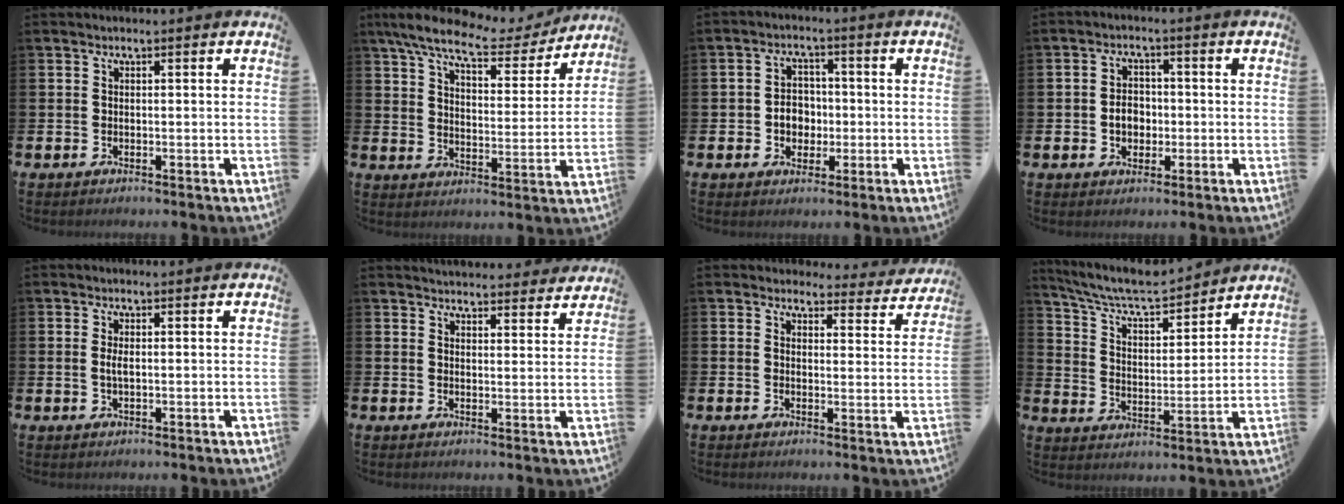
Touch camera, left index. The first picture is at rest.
{"total": 9.0, "force": [7.8, 2.0, 4.1], "torque": [-0.097, -0.047, 0.131]}
{"total": 4.0, "force": [-0.6, 3.4, 2.0], "torque": [-0.028, 0.003, -0.019]}
{"total": 3.5, "force": [-0.7, 2.8, 2.0], "torque": [-0.025, 0.000, -0.020]}
{"total": 1.6, "force": [0.1, 0.6, 1.5], "torque": [-0.027, 0.002, -0.001]}
{"total": 4.2, "force": [4.1, 0.6, 0.1], "torque": [0.001, -0.028, 0.073]}
{"total": 3.5, "force": [3.2, 1.4, 0.2], "torque": [0.001, -0.028, 0.051]}
{"total": 7.6, "force": [7.1, 1.3, 2.4], "torque": [-0.080, -0.049, 0.123]}